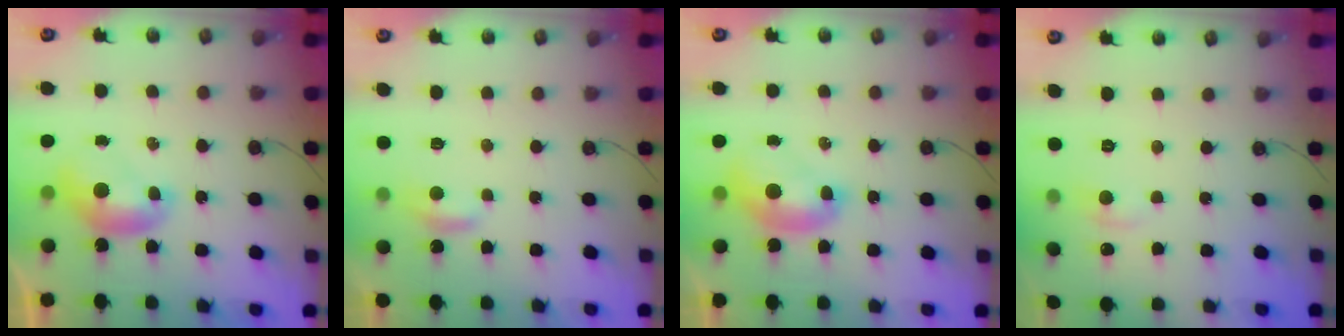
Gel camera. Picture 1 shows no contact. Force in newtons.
{"total": 1.4, "press": 1.3, "slide": 0.5}
{"total": 2.0, "press": 2.0, "slide": 0.4}
{"total": 1.6, "press": 1.4, "slide": 0.8}